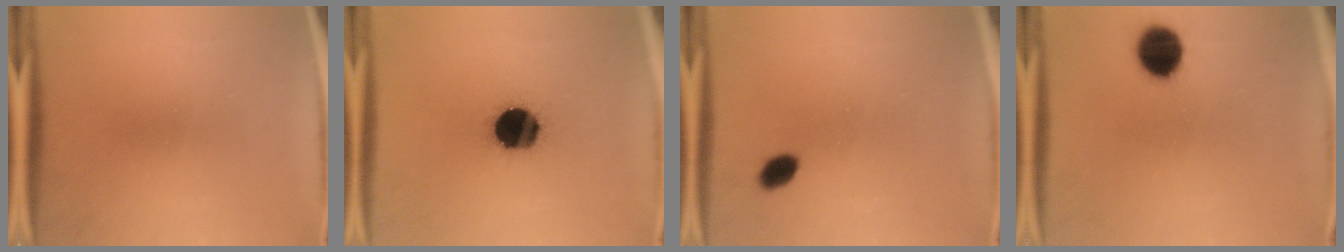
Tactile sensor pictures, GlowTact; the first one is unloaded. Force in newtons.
{"total": 16.5}
{"total": 3.1}
{"total": 9.3}